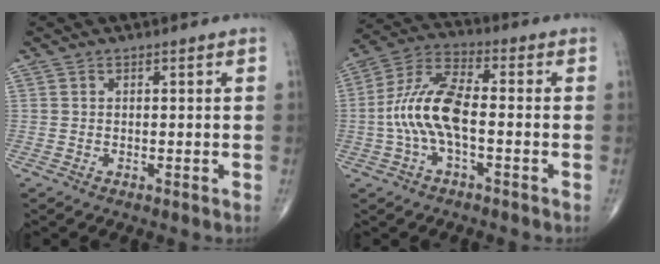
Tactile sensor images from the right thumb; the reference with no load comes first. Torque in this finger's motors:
{"motor_torque": [0.78, 0.49, 1.64, -0.18, 0.17]}